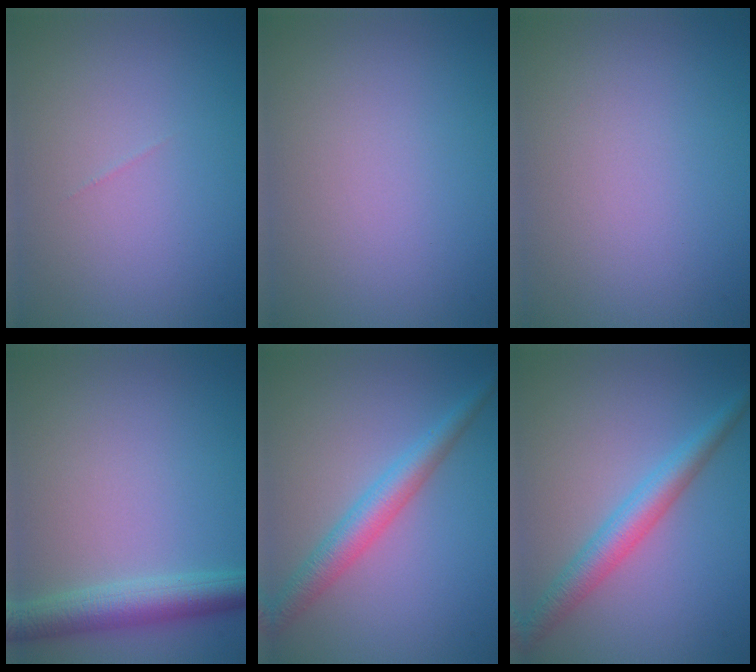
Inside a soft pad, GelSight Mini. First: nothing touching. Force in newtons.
{"total": 0.0}
{"total": 0.0}
{"total": 4.2, "press": 4.2, "slide": 0.2}
{"total": 3.6, "press": 3.6, "slide": 0.0}
{"total": 3.8, "press": 3.8, "slide": 0.1}